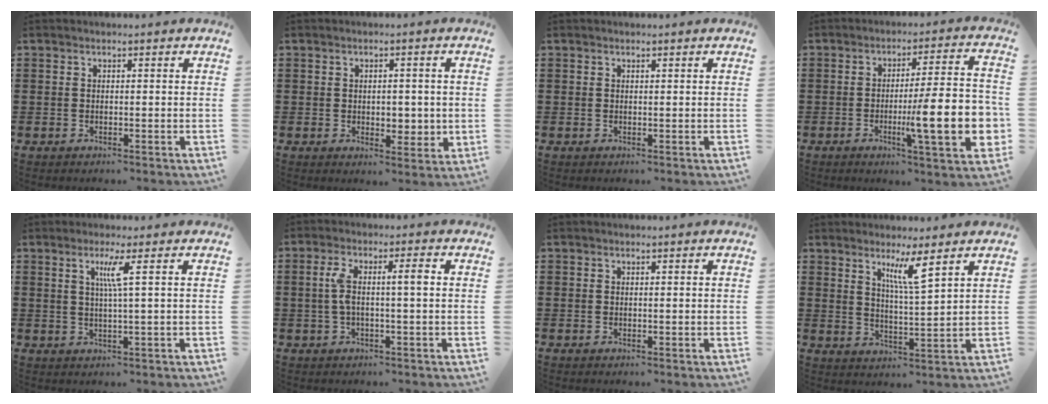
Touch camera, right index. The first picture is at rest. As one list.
[{"total": 3.6, "force": [0.0, 2.2, 2.8], "torque": [-0.044, 0.003, -0.006]}, {"total": 0.0}, {"total": 14.8, "force": [-3.2, 2.6, 14.2], "torque": [-0.219, -0.012, -0.054]}, {"total": 3.7, "force": [1.1, -0.5, 3.5], "torque": [-0.070, -0.005, 0.014]}, {"total": 4.9, "force": [0.3, 0.9, 4.8], "torque": [-0.097, 0.004, -0.003]}, {"total": 0.0}, {"total": 5.4, "force": [3.5, 0.1, 4.2], "torque": [-0.085, -0.004, 0.057]}]